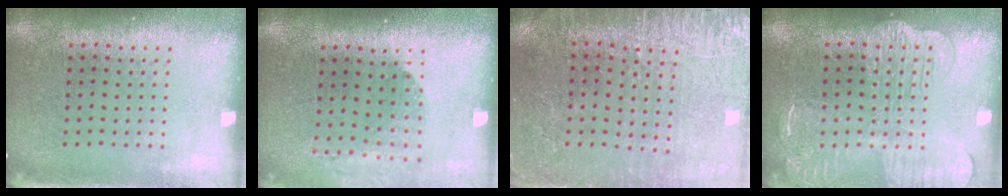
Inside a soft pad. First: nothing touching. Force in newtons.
{"total": 1.3, "press": 1.3, "slide": 0.4}
{"total": 3.0, "press": 2.8, "slide": 0.9}
{"total": 3.9, "press": 3.9, "slide": 0.5}